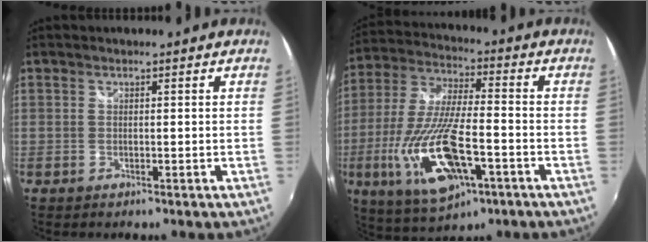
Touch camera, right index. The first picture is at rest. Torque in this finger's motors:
{"motor_torque": [1.44, -0.70, 1.05, 0.21]}